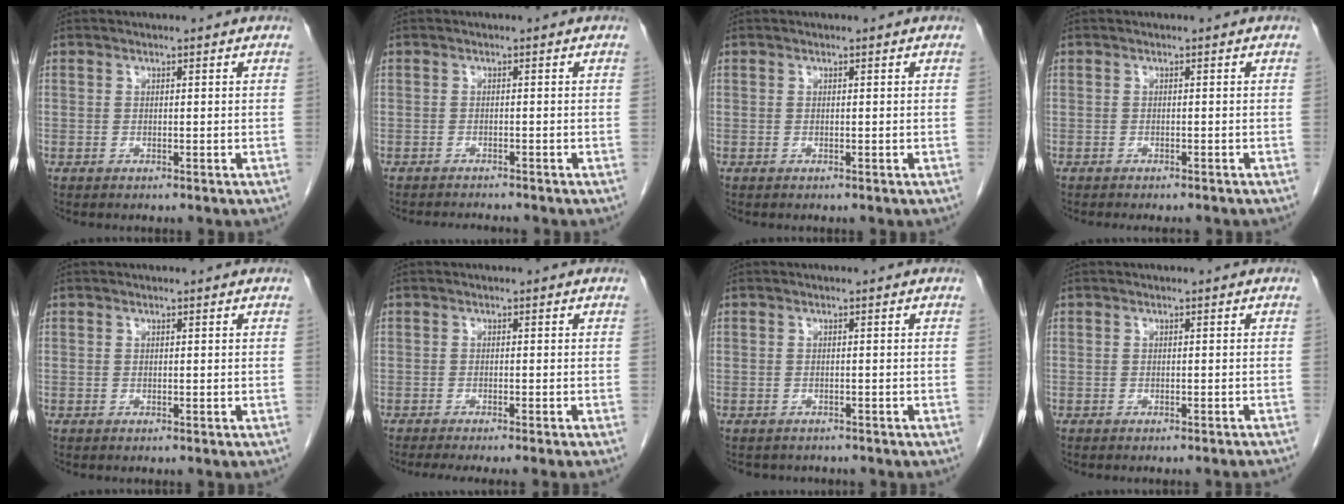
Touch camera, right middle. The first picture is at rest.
{"total": 2.9, "force": [-2.9, -0.1, 0.7], "torque": [-0.010, -0.011, -0.040]}
{"total": 0.0}
{"total": 3.6, "force": [-3.2, 0.7, 1.5], "torque": [-0.019, -0.007, -0.038]}
{"total": 0.0}
{"total": 6.9, "force": [-6.0, -0.8, 3.4], "torque": [-0.023, -0.014, -0.087]}
{"total": 3.5, "force": [-3.1, 1.4, 0.5], "torque": [-0.010, -0.003, -0.038]}
{"total": 4.8, "force": [-4.5, -0.3, 1.6], "torque": [-0.015, -0.014, -0.050]}